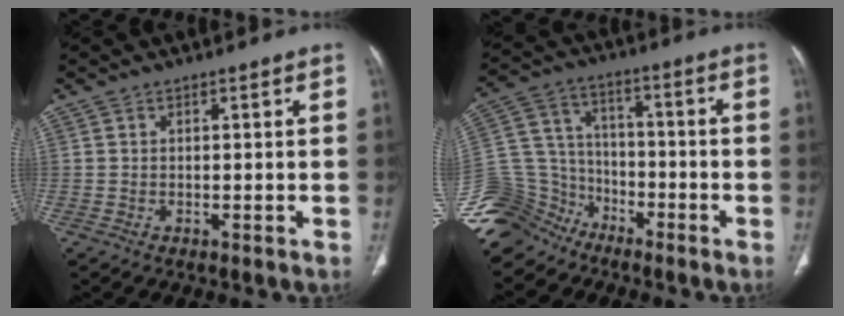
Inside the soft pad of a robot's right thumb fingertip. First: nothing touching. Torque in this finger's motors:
{"motor_torque": [0.32, -0.21, -0.84, -0.68, -0.16]}